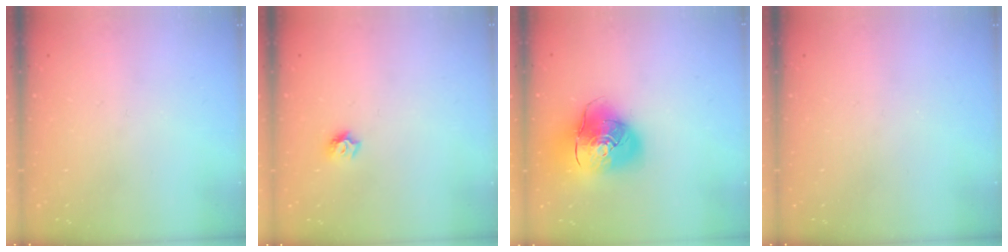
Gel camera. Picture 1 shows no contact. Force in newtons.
{"total": 5.6, "press": 5.6, "slide": 0.7}
{"total": 17.0, "press": 16.8, "slide": 2.6}
{"total": 0.0}